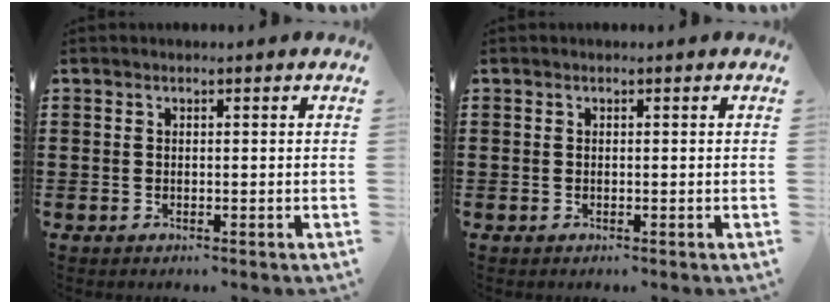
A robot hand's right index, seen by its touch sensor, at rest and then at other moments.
{"total": 0.0}